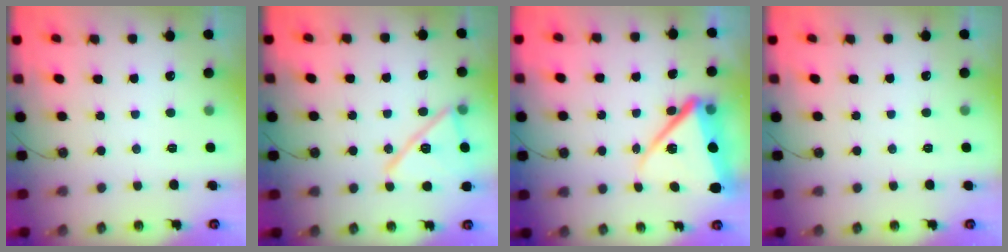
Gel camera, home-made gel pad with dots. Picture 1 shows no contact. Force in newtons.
{"total": 16.6, "press": 16.5, "slide": 1.6}
{"total": 13.6, "press": 13.2, "slide": 3.4}
{"total": 2.1, "press": 1.5, "slide": 1.5}